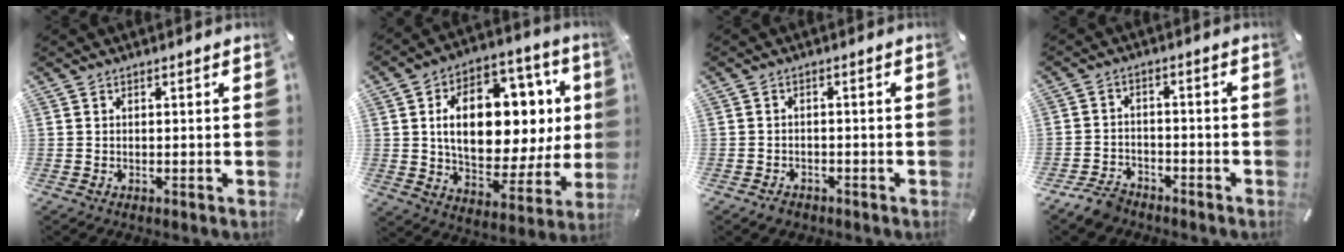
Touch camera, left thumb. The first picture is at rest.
{"total": 20.1, "force": [4.3, 12.9, 14.8], "torque": [-0.232, -0.021, 0.078]}
{"total": 2.1, "force": [-1.6, 1.2, 0.5], "torque": [-0.009, 0.009, -0.033]}
{"total": 5.7, "force": [-4.6, 2.8, 1.8], "torque": [-0.042, 0.023, -0.088]}